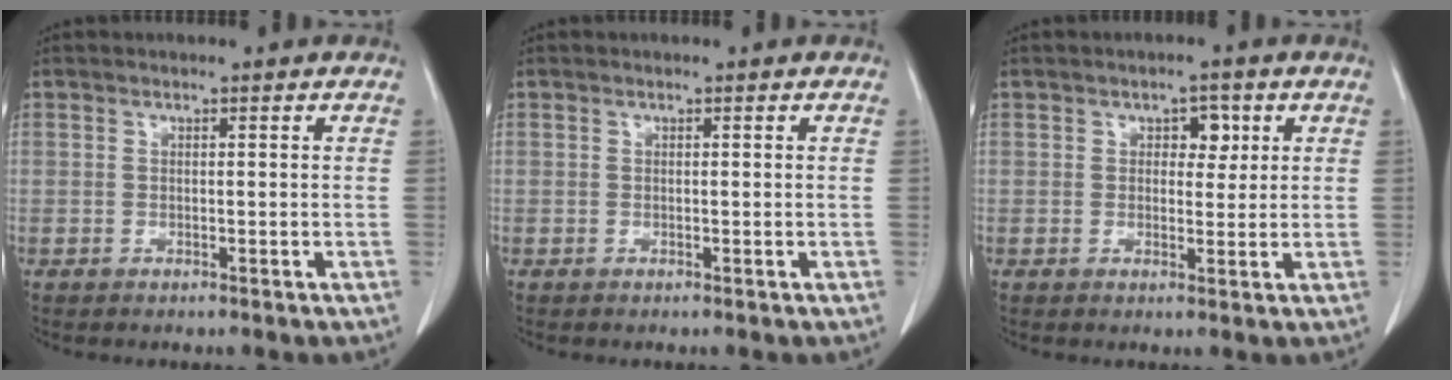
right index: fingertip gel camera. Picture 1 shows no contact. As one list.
[{"total": 0.0}, {"total": 3.0, "force": [1.1, 1.9, 2.1], "torque": [-0.023, 0.006, 0.014]}]